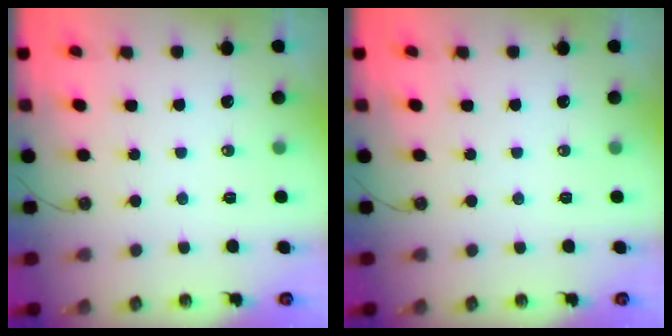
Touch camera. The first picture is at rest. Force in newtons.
{"total": 0.0}